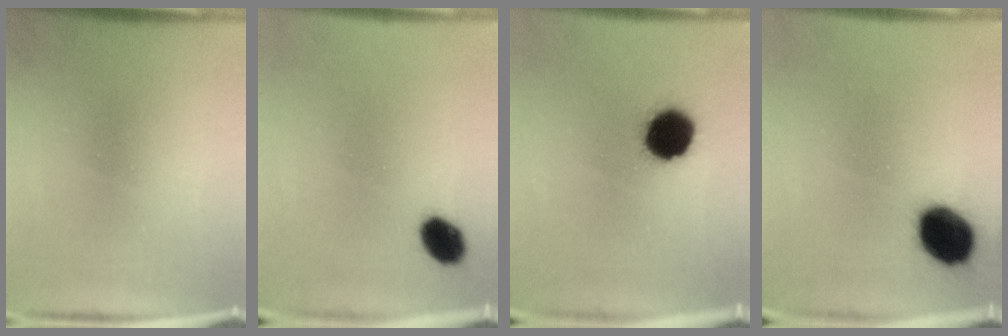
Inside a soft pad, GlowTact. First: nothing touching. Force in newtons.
{"total": 5.5}
{"total": 11.5}
{"total": 12.4}